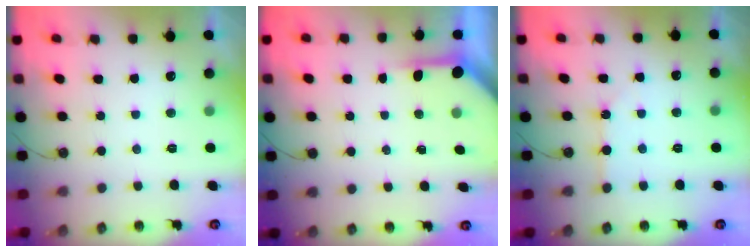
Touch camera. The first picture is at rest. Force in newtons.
{"total": 3.9, "press": 3.9, "slide": 0.3}
{"total": 2.5, "press": 2.5, "slide": 0.4}